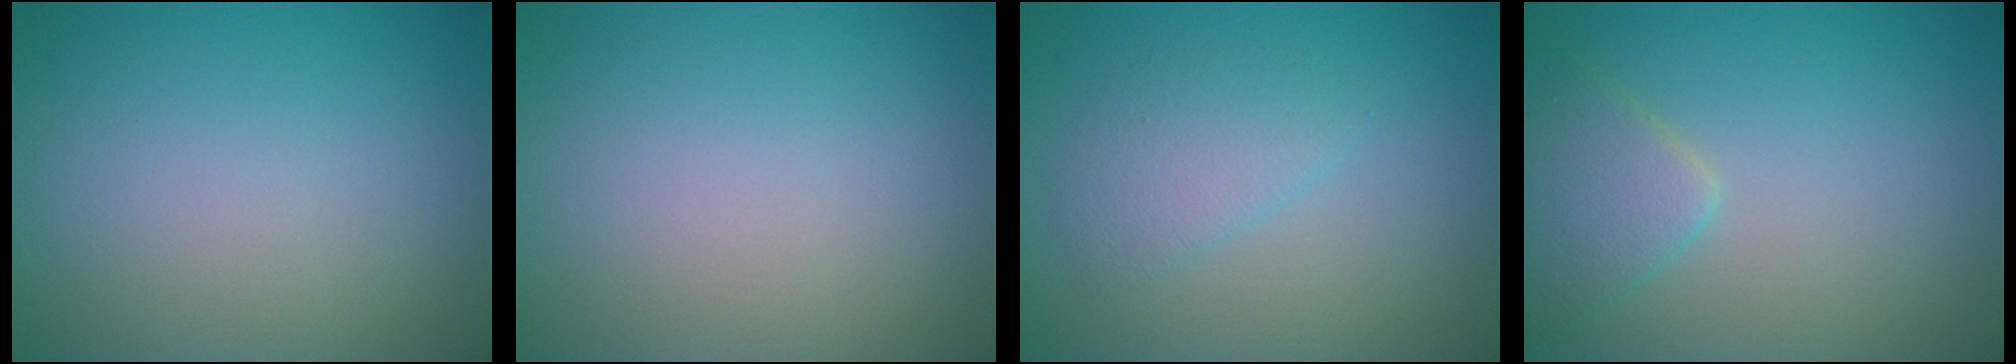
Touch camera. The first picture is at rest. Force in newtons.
{"total": 0.0}
{"total": 2.3, "press": 2.3, "slide": 0.1}
{"total": 2.7, "press": 2.7, "slide": 0.2}